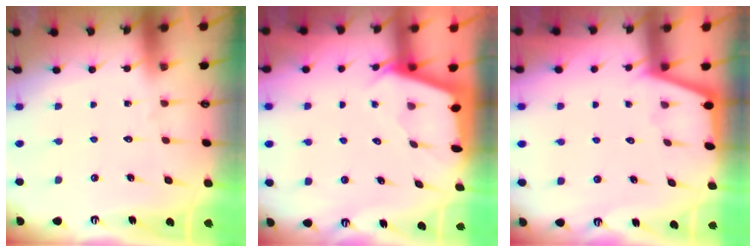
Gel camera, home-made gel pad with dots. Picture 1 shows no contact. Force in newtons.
{"total": 2.0, "press": 2.0, "slide": 0.3}
{"total": 1.1, "press": 1.1, "slide": 0.1}